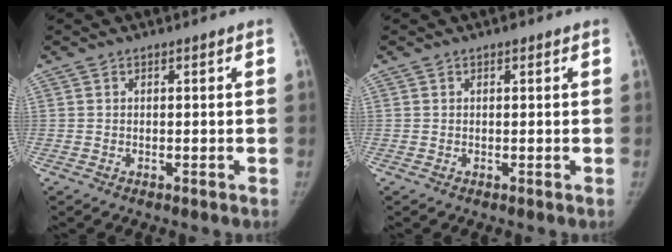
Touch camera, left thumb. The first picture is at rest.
{"total": 0.7, "force": [0.4, 0.3, 0.5], "torque": [-0.004, 0.000, 0.003]}